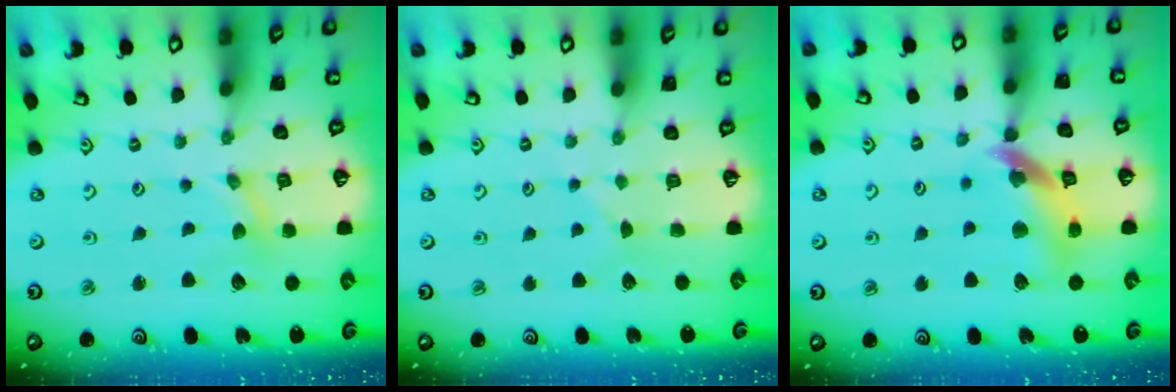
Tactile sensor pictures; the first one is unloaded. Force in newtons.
{"total": 2.9, "press": 2.9, "slide": 0.5}
{"total": 13.8, "press": 13.7, "slide": 1.7}